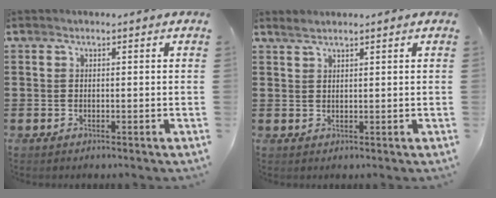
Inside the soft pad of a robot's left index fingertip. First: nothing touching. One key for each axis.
{"total": 1.3, "fx": 1.2, "fy": 0.1, "fz": 0.6, "tx": -0.014, "ty": 0.000, "tz": 0.023}